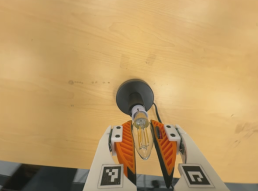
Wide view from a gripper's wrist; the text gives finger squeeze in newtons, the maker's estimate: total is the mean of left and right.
{"total": 11.0, "left": 9.7, "right": 12.4}